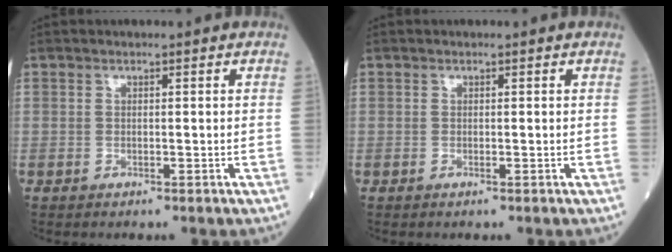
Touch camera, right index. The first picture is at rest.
{"total": 0.0}